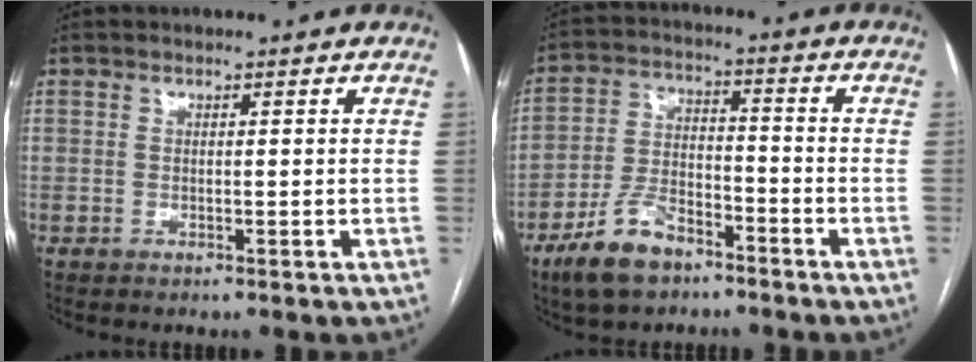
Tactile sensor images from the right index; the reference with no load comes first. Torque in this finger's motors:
{"motor_torque": [0.72, -0.91, -0.04, -0.09]}